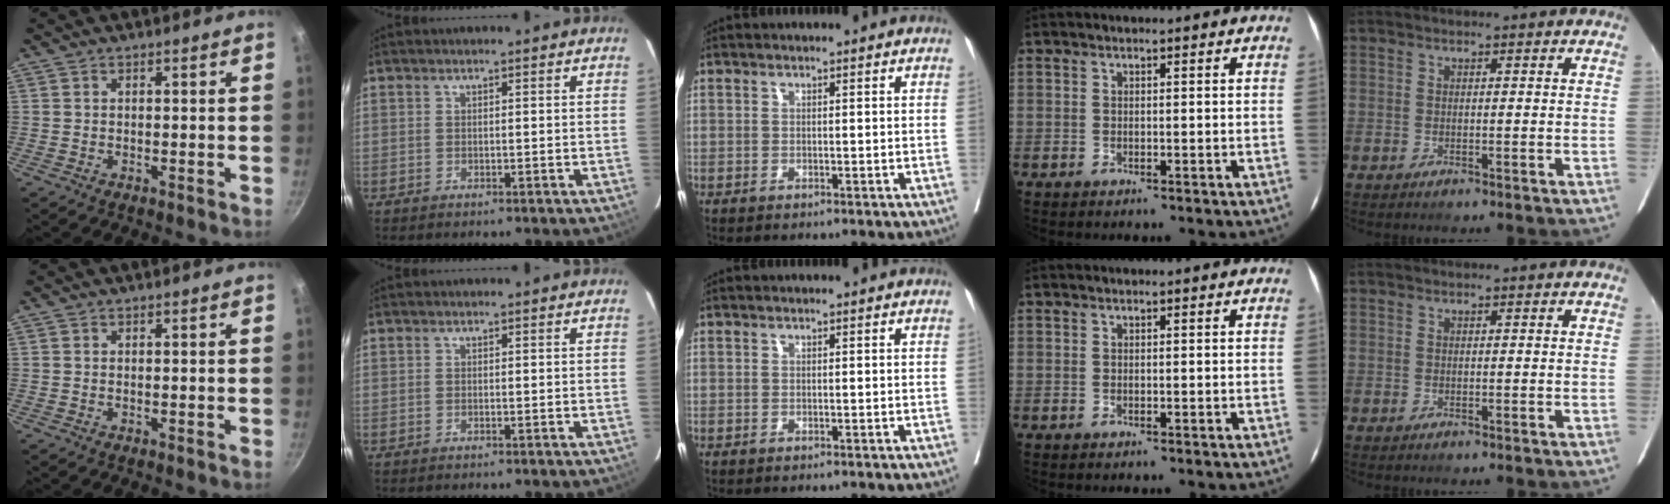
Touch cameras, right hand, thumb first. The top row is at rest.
{}